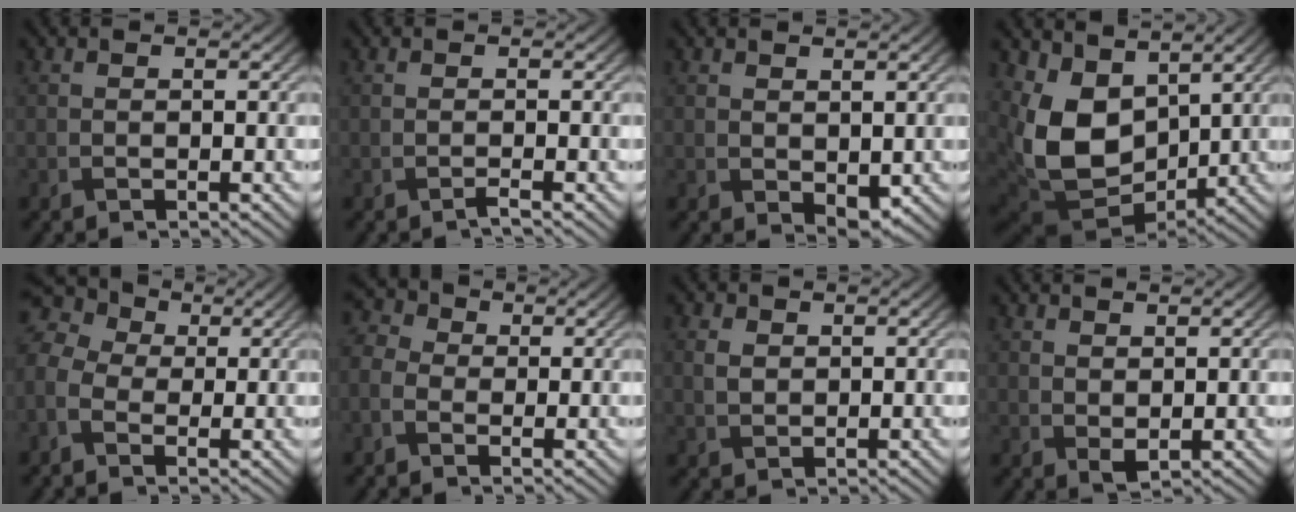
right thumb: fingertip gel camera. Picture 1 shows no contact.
{"total": 0.7, "force": [-0.5, -0.1, 0.5], "torque": [-0.010, 0.000, -0.014]}
{"total": 2.1, "force": [0.5, 1.2, 1.7], "torque": [-0.031, -0.009, 0.016]}
{"total": 12.0, "force": [3.1, 8.1, 8.3], "torque": [-0.209, -0.017, 0.063]}
{"total": 6.8, "force": [-0.6, 5.1, 4.4], "torque": [-0.135, 0.010, -0.021]}
{"total": 4.3, "force": [-1.2, 3.4, 2.3], "torque": [-0.068, 0.007, -0.042]}
{"total": 2.1, "force": [0.6, 1.6, 1.2], "torque": [-0.032, 0.000, 0.012]}
{"total": 1.7, "force": [1.0, 0.8, 1.1], "torque": [-0.025, -0.005, 0.023]}